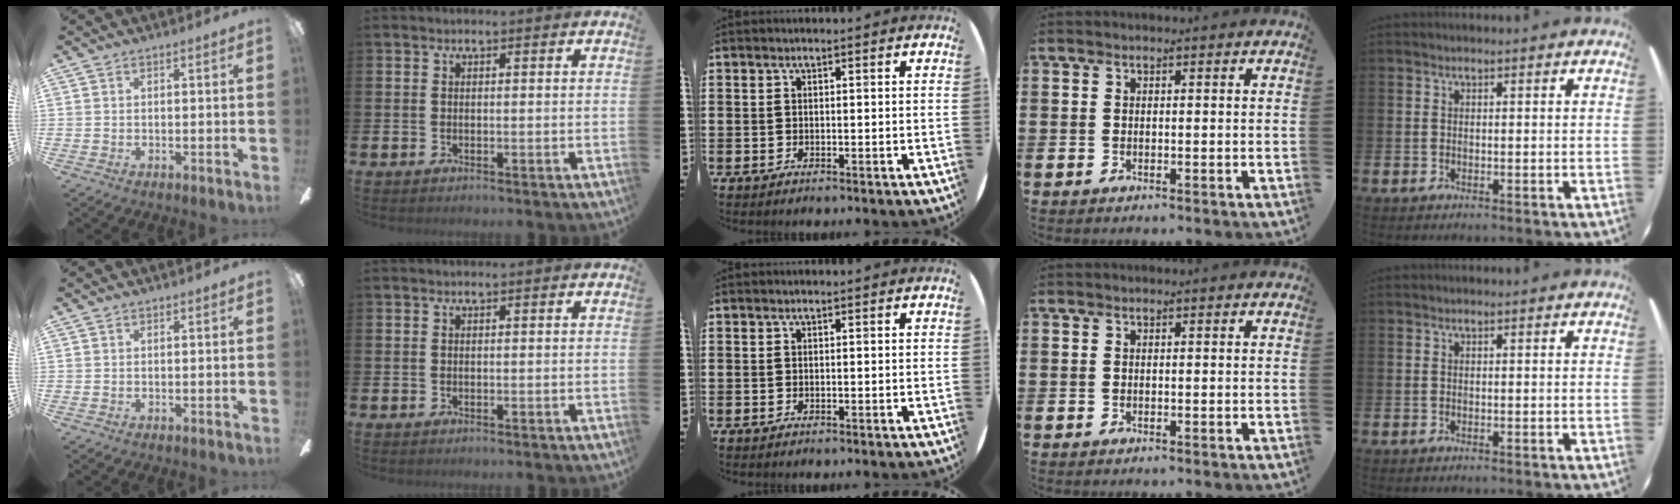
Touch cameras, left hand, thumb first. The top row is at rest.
{}